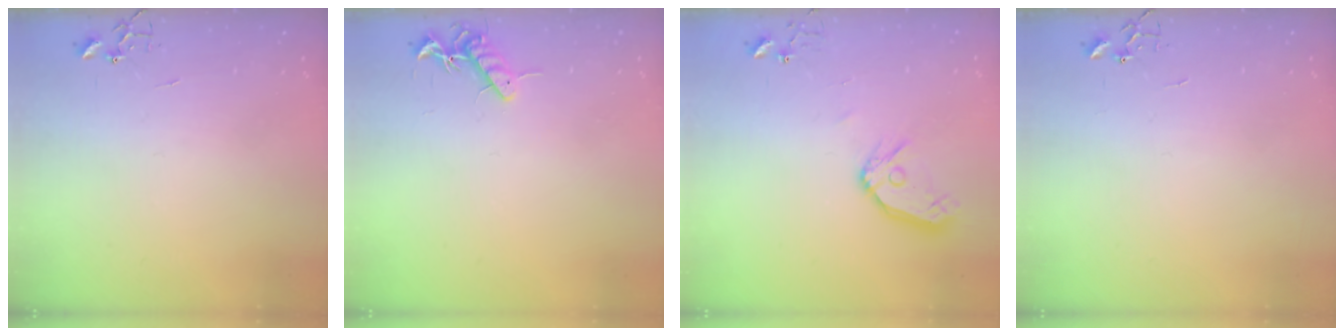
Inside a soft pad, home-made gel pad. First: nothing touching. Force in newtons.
{"total": 8.1, "press": 8.1, "slide": 0.8}
{"total": 11.3, "press": 11.3, "slide": 1.3}
{"total": 0.0}